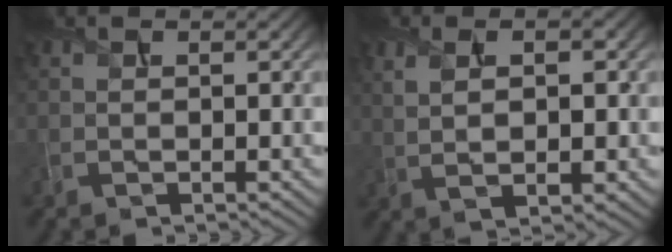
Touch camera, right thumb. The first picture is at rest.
{"total": 4.8, "force": [1.0, 1.6, 4.4], "torque": [-0.079, -0.004, 0.018]}